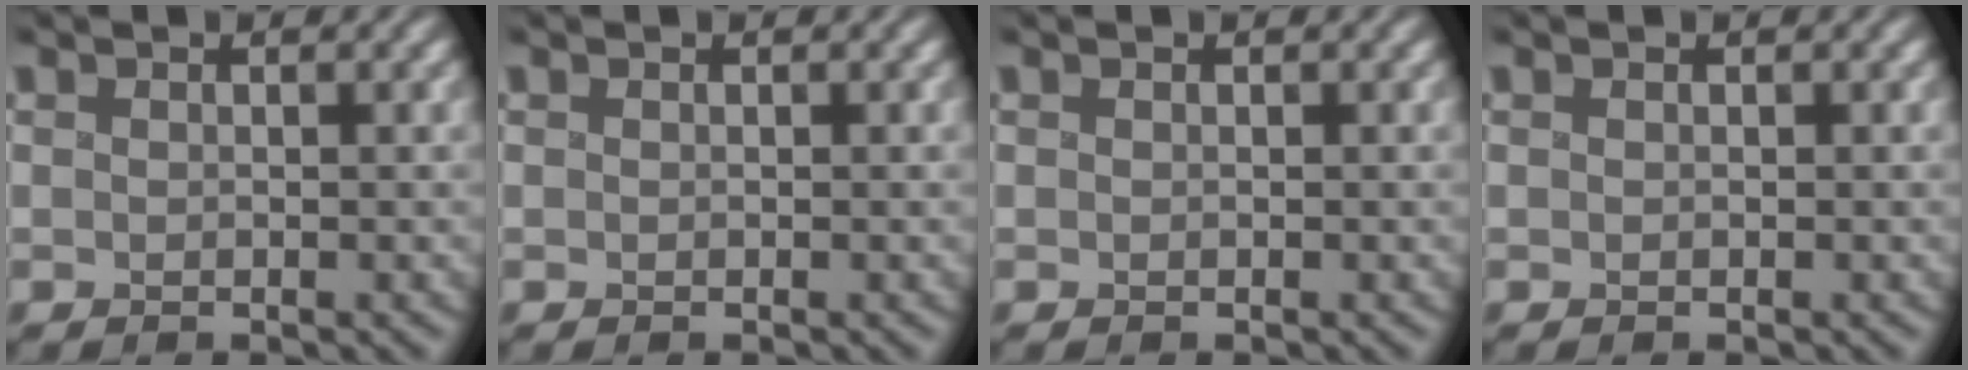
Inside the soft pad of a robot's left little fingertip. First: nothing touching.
{"total": 0.0}
{"total": 0.0}
{"total": 0.0}